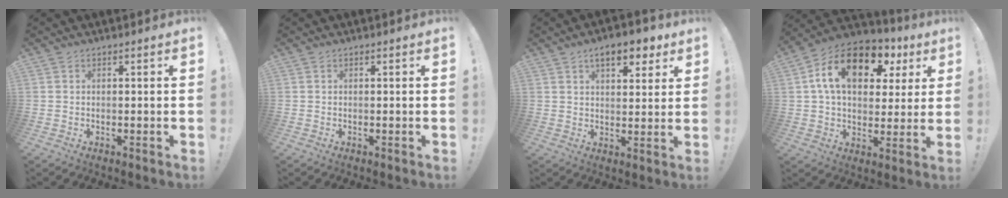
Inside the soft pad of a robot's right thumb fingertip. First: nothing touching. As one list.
[{"total": 0.0}, {"total": 9.1, "force": [5.4, 4.1, 6.2], "torque": [-0.081, -0.019, 0.091]}, {"total": 18.4, "force": [7.1, 11.3, 12.8], "torque": [-0.212, -0.012, 0.123]}]